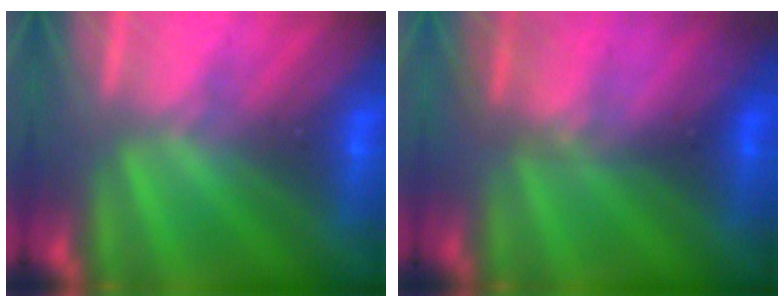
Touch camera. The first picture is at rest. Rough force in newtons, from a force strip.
{"total": 2.8}